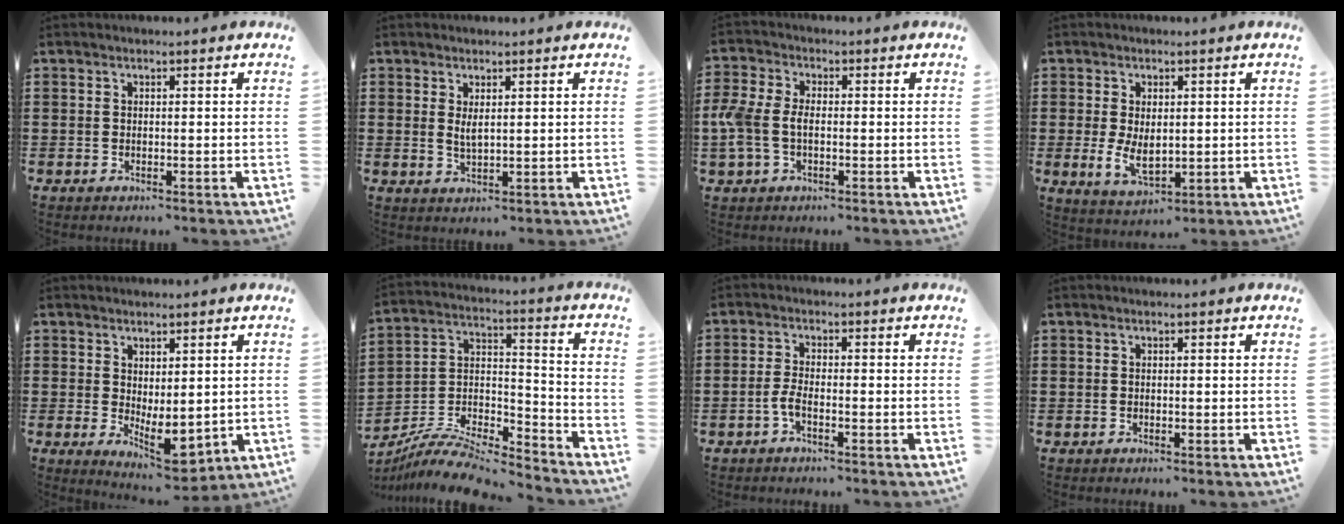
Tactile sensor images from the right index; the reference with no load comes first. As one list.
[{"total": 2.1, "force": [1.1, 0.6, 1.7], "torque": [-0.035, 0.001, 0.019]}, {"total": 4.7, "force": [-0.9, 2.9, 3.6], "torque": [-0.102, -0.004, -0.027]}, {"total": 4.6, "force": [0.0, 2.8, 3.6], "torque": [-0.069, 0.002, 0.000]}, {"total": 4.7, "force": [-0.4, 2.3, 4.0], "torque": [-0.063, 0.002, -0.003]}, {"total": 9.6, "force": [-9.0, 2.0, 2.8], "torque": [-0.053, 0.018, -0.179]}, {"total": 2.5, "force": [-1.2, 0.6, 2.1], "torque": [-0.052, -0.003, -0.026]}, {"total": 0.0}]